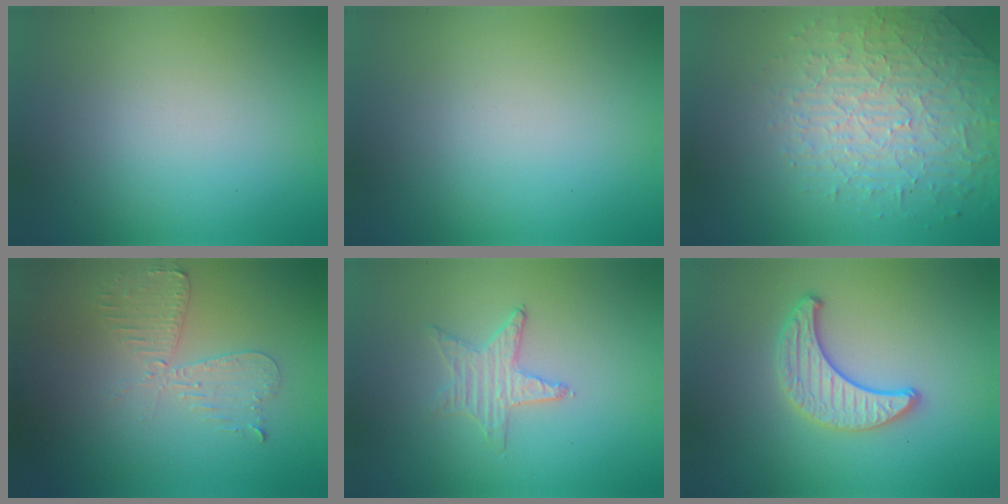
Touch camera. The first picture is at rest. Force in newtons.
{"total": 0.0}
{"total": 3.7, "press": 3.5, "slide": 1.1}
{"total": 2.6, "press": 2.5, "slide": 0.5}
{"total": 1.2, "press": 1.2, "slide": 0.1}
{"total": 3.0, "press": 2.8, "slide": 0.9}